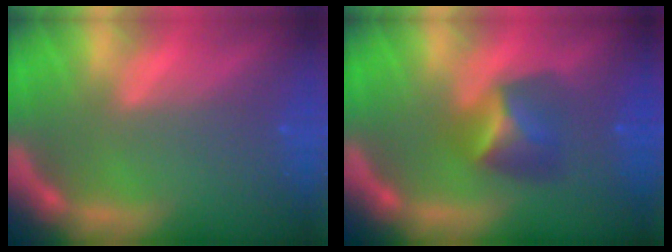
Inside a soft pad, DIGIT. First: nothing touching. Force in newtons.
{"total": 4.0}